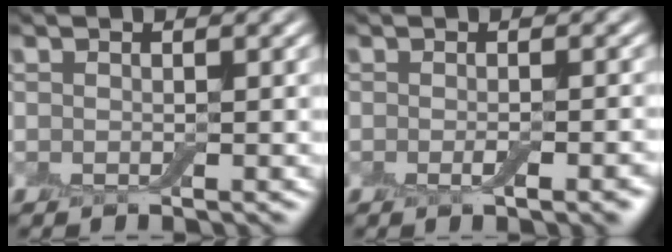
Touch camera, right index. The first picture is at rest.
{"total": 2.8, "force": [-1.0, 0.7, 2.5], "torque": [-0.033, -0.003, -0.016]}